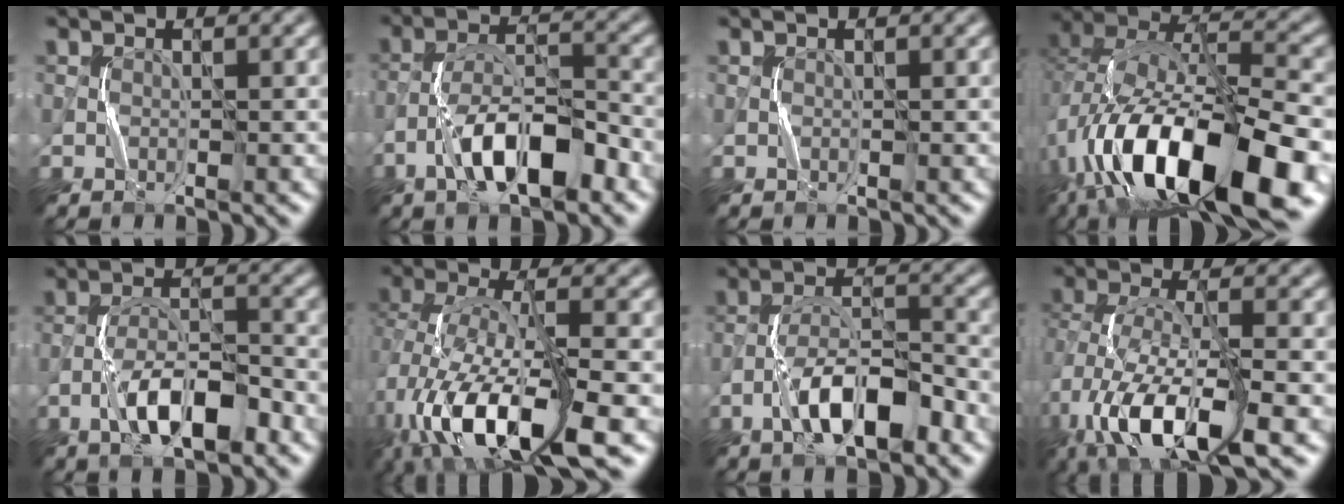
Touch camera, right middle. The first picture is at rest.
{"total": 6.8, "force": [-3.6, 2.4, 5.2], "torque": [-0.089, 0.013, -0.065]}
{"total": 0.0}
{"total": 16.2, "force": [-7.9, 6.7, 12.4], "torque": [-0.222, 0.002, -0.136]}
{"total": 5.4, "force": [-2.9, 2.0, 4.2], "torque": [-0.073, 0.010, -0.053]}
{"total": 10.9, "force": [-4.8, 4.3, 8.8], "torque": [-0.174, -0.008, -0.088]}
{"total": 6.1, "force": [-3.2, 2.2, 4.6], "torque": [-0.081, 0.013, -0.058]}
{"total": 9.5, "force": [-4.3, 4.1, 7.4], "torque": [-0.149, -0.004, -0.081]}